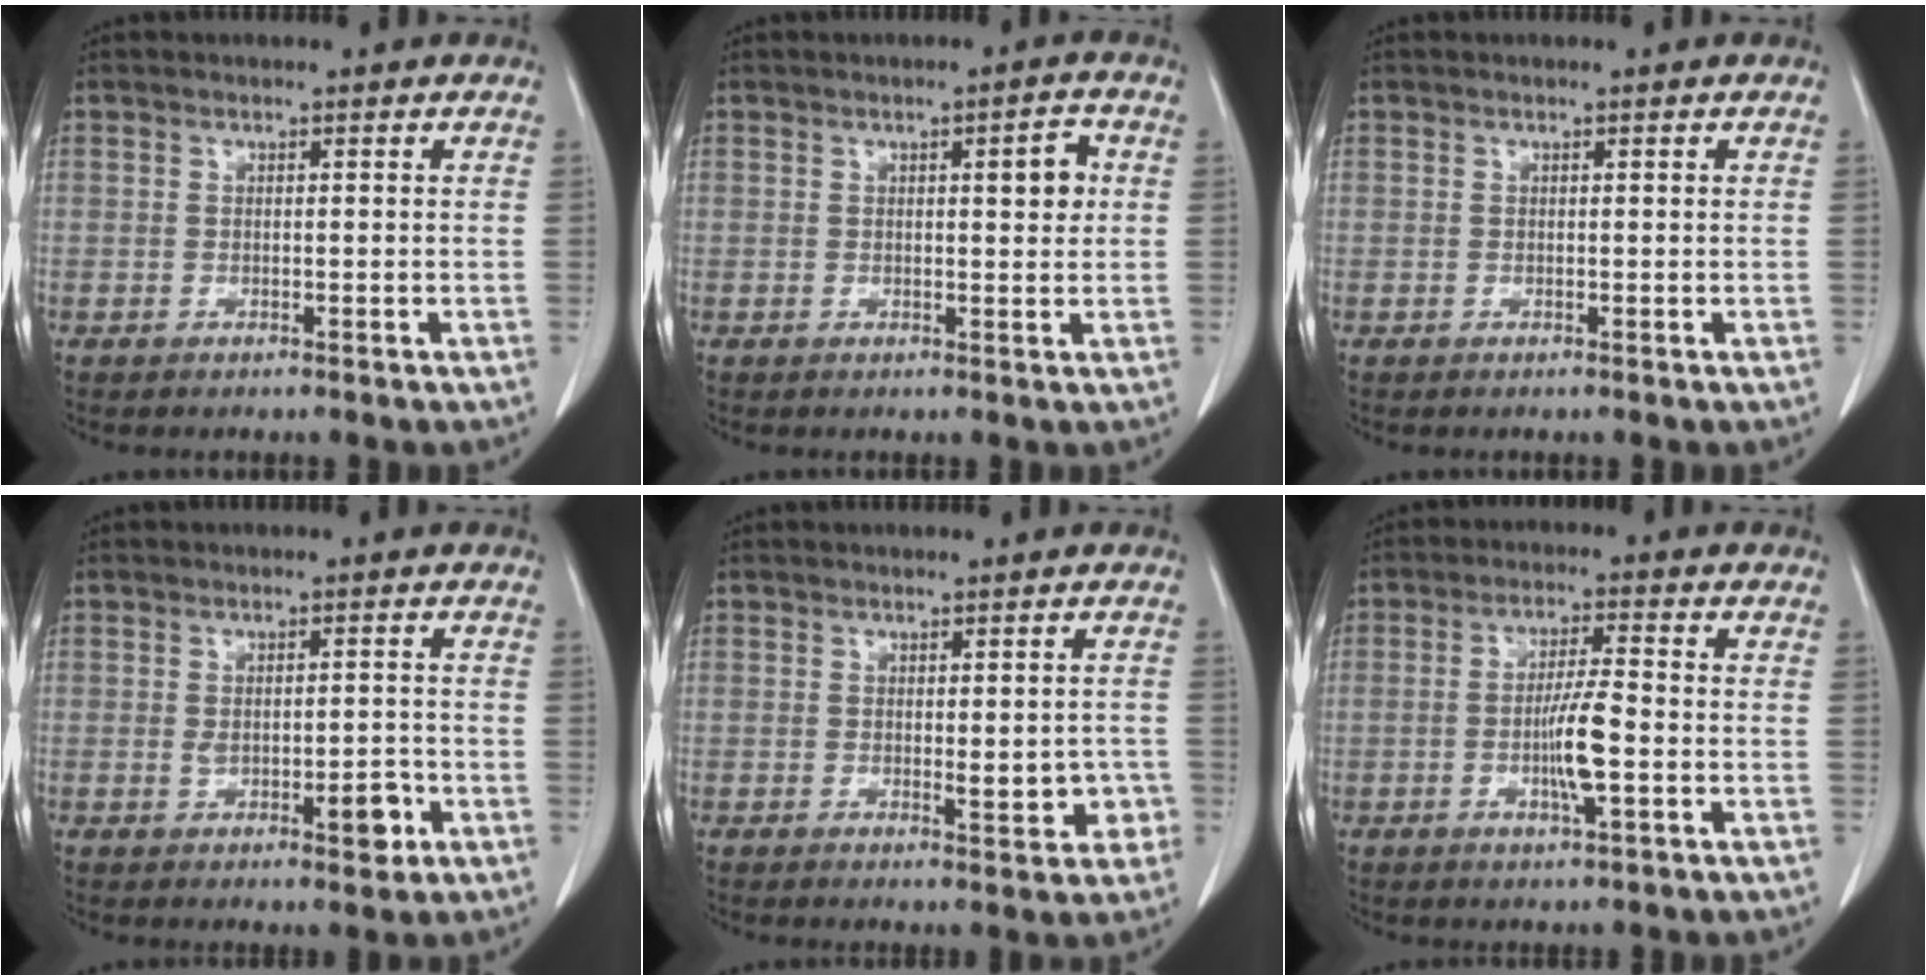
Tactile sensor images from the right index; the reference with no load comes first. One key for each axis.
{"total": 3.6, "fx": 0.9, "fy": 0.9, "fz": 3.3, "tx": -0.045, "ty": 0.002, "tz": 0.010}
{"total": 0.0}
{"total": 4.9, "fx": -1.4, "fy": 1.9, "fz": 4.3, "tx": -0.062, "ty": -0.001, "tz": -0.011}
{"total": 4.5, "fx": -0.9, "fy": 1.7, "fz": 4.0, "tx": -0.044, "ty": -0.004, "tz": -0.008}
{"total": 6.6, "fx": -1.5, "fy": 0.5, "fz": 6.4, "tx": -0.120, "ty": -0.003, "tz": -0.028}